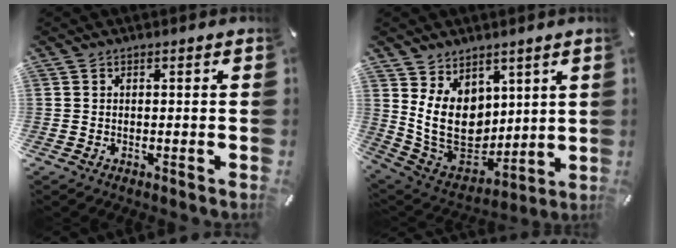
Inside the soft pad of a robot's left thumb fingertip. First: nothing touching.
{"total": 14.1, "force": [3.8, 11.4, 7.3], "torque": [-0.163, -0.039, 0.080]}